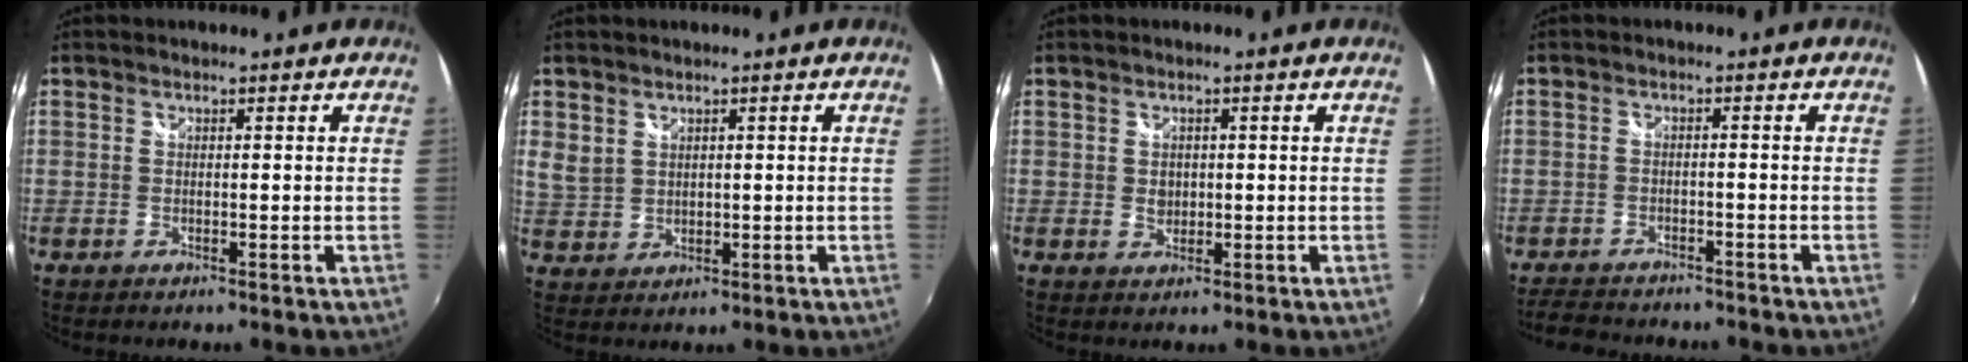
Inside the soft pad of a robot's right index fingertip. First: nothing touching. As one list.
[{"total": 4.0, "force": [2.0, 3.0, 1.7], "torque": [-0.025, 0.001, 0.046]}, {"total": 2.1, "force": [0.1, 1.9, 0.9], "torque": [-0.011, 0.001, 0.001]}, {"total": 6.7, "force": [-6.1, 2.4, 1.4], "torque": [-0.056, -0.001, -0.099]}]